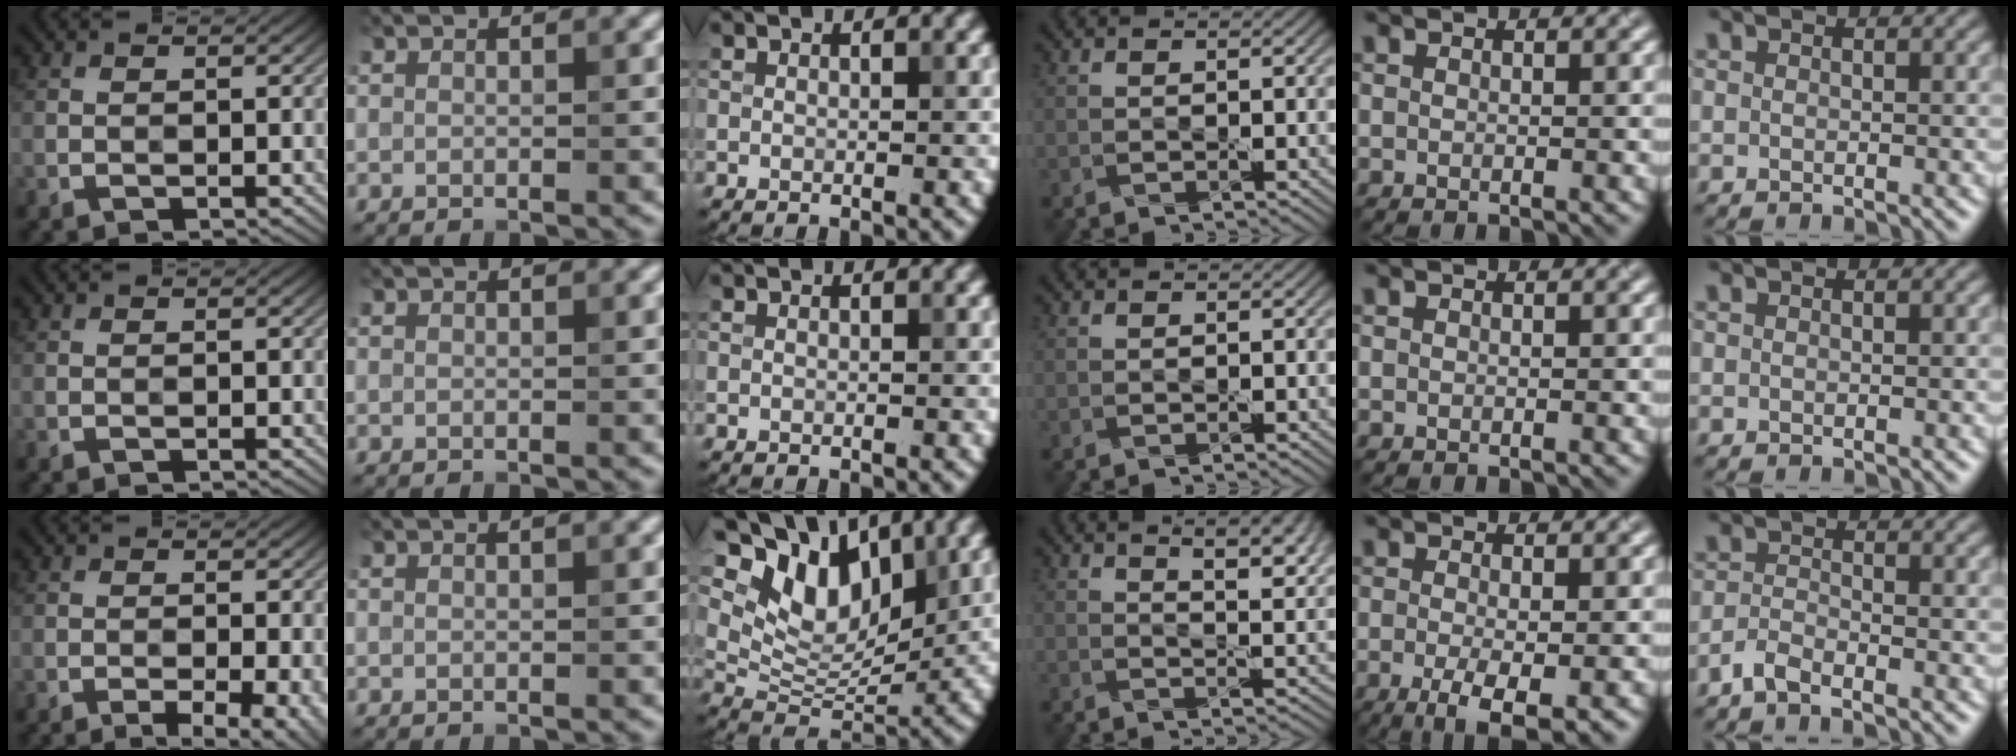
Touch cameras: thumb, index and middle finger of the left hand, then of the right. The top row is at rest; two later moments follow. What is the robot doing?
{"motion": "pour", "object": "sugar"}